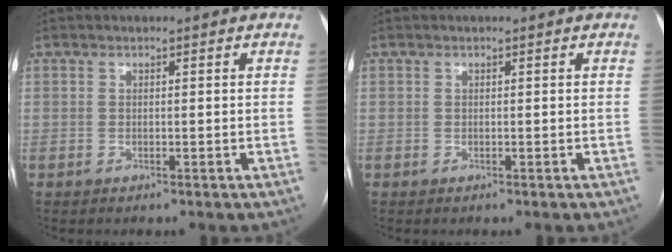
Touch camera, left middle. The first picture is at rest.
{"total": 0.0}